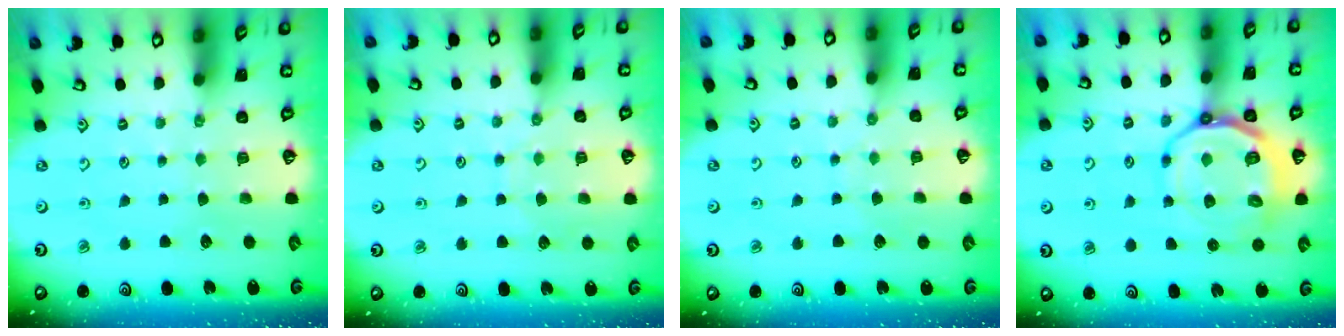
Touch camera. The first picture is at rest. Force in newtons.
{"total": 6.4, "press": 6.3, "slide": 0.6}
{"total": 5.2, "press": 5.2, "slide": 0.4}
{"total": 14.1, "press": 13.7, "slide": 3.3}